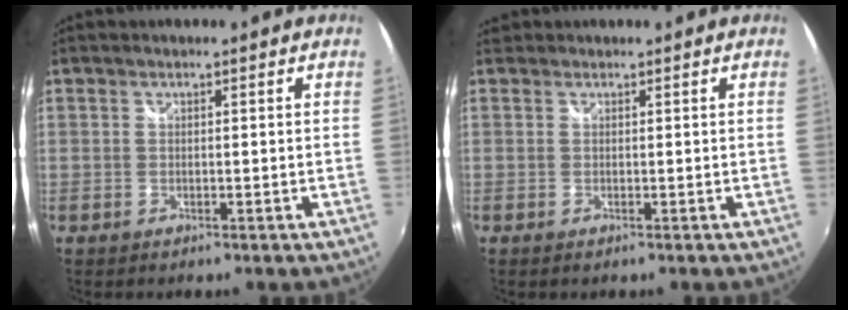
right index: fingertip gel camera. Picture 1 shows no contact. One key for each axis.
{"total": 0.8, "fx": 0.3, "fy": 0.8, "fz": 0.2, "tx": -0.004, "ty": 0.000, "tz": -0.001}